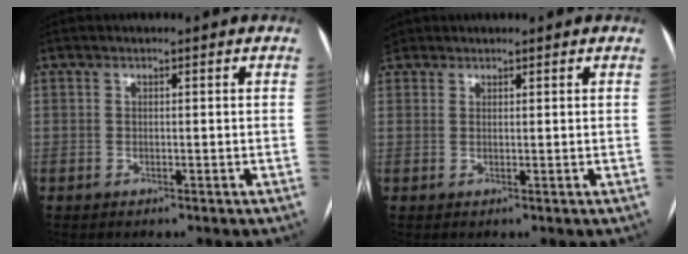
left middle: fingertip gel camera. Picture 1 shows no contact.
{"total": 2.1, "force": [1.5, 1.5, 0.3], "torque": [-0.007, 0.009, 0.027]}